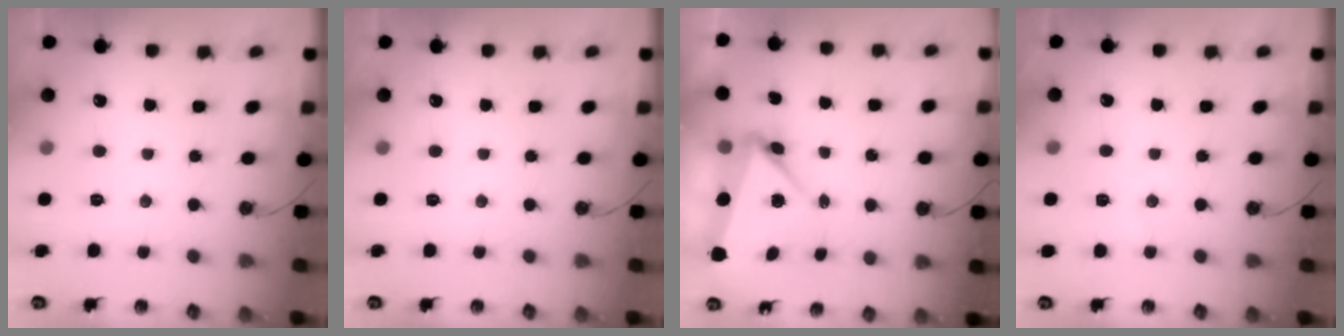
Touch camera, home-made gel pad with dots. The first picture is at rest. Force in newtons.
{"total": 0.0}
{"total": 5.8, "press": 5.7, "slide": 1.0}
{"total": 4.0, "press": 3.9, "slide": 0.8}